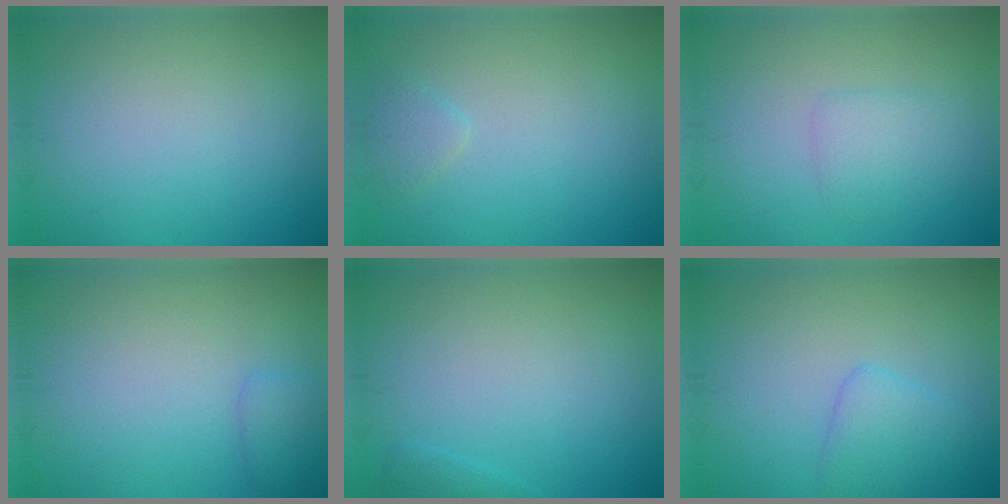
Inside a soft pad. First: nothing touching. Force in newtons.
{"total": 1.1, "press": 1.1, "slide": 0.1}
{"total": 1.8, "press": 1.8, "slide": 0.1}
{"total": 1.3, "press": 1.3, "slide": 0.0}
{"total": 0.8, "press": 0.8, "slide": 0.1}
{"total": 2.5, "press": 2.4, "slide": 0.2}